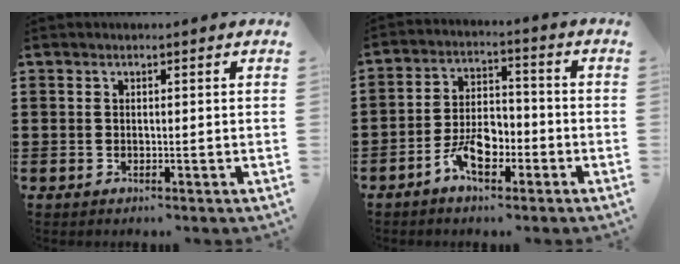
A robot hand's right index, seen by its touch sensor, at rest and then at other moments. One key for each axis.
{"total": 6.8, "fx": -3.4, "fy": 3.4, "fz": 4.7, "tx": -0.106, "ty": 0.002, "tz": -0.067}